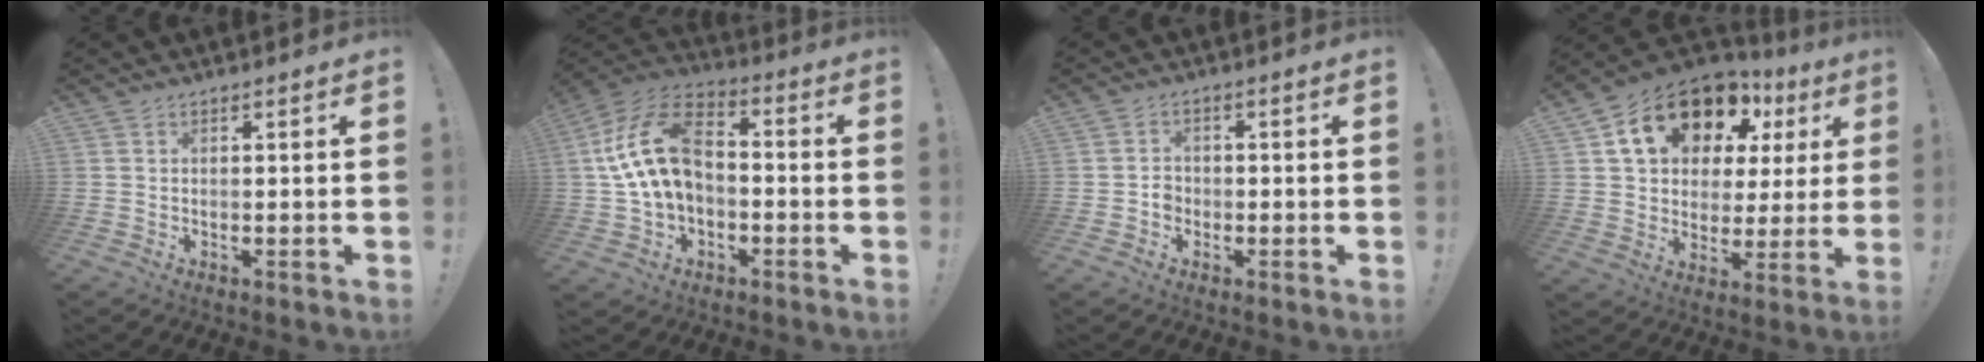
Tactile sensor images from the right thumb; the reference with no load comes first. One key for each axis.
{"total": 17.7, "fx": 1.0, "fy": 11.8, "fz": 13.2, "tx": -0.236, "ty": 0.023, "tz": 0.027}
{"total": 3.0, "fx": -1.5, "fy": 2.4, "fz": 1.0, "tx": -0.010, "ty": 0.007, "tz": -0.026}
{"total": 18.5, "fx": 10.3, "fy": 11.5, "fz": 10.2, "tx": -0.167, "ty": -0.047, "tz": 0.195}